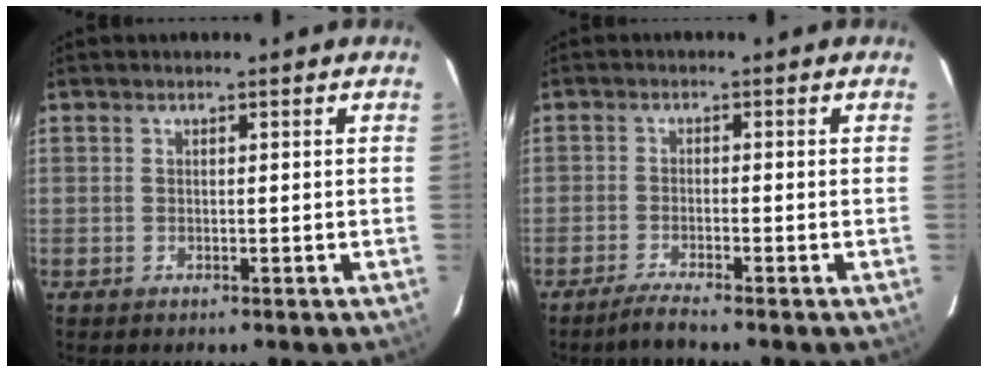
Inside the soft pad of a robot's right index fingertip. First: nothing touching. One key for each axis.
{"total": 4.0, "fx": -3.3, "fy": -0.9, "fz": 2.1, "tx": -0.044, "ty": -0.012, "tz": -0.068}